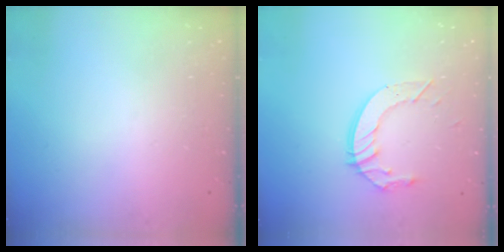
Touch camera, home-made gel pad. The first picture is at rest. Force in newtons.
{"total": 8.9, "press": 8.9, "slide": 0.7}